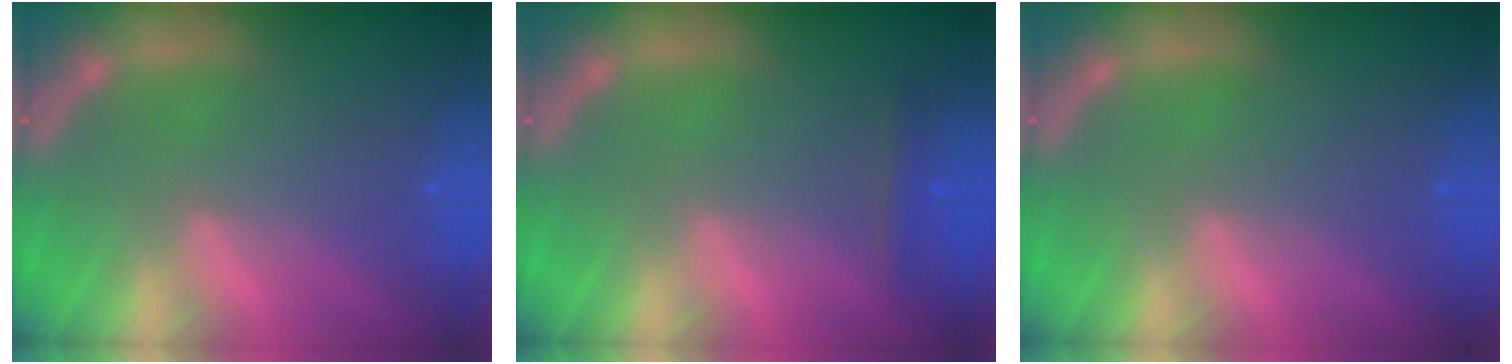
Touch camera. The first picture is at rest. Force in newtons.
{"total": 1.4}
{"total": 0.0}